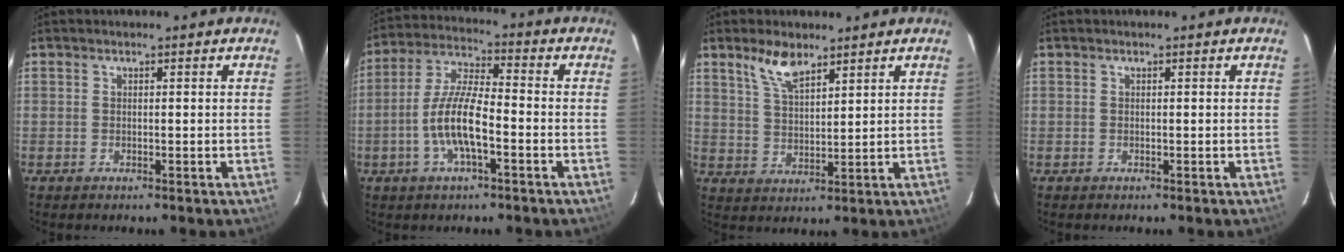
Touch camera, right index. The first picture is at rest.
{"total": 10.6, "force": [-3.5, 2.8, 9.6], "torque": [-0.201, 0.004, -0.067]}
{"total": 6.4, "force": [4.6, 2.3, 3.8], "torque": [-0.070, 0.003, 0.093]}
{"total": 0.0}